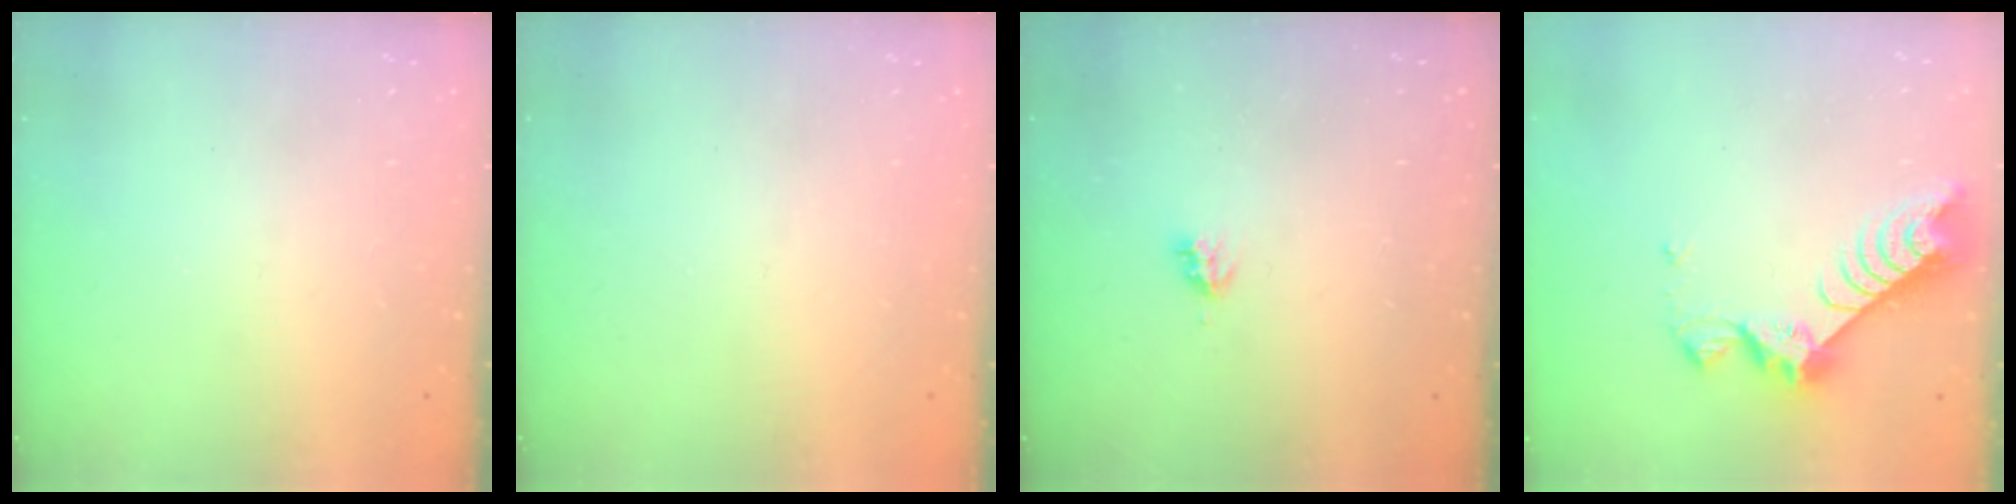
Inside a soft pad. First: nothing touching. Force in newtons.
{"total": 0.0}
{"total": 3.6, "press": 3.6, "slide": 0.5}
{"total": 8.1, "press": 8.1, "slide": 0.8}